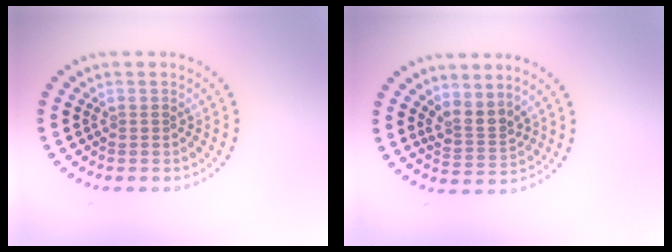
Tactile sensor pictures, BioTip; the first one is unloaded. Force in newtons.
{"total": 2.5, "press": 1.9, "slide": 1.7}